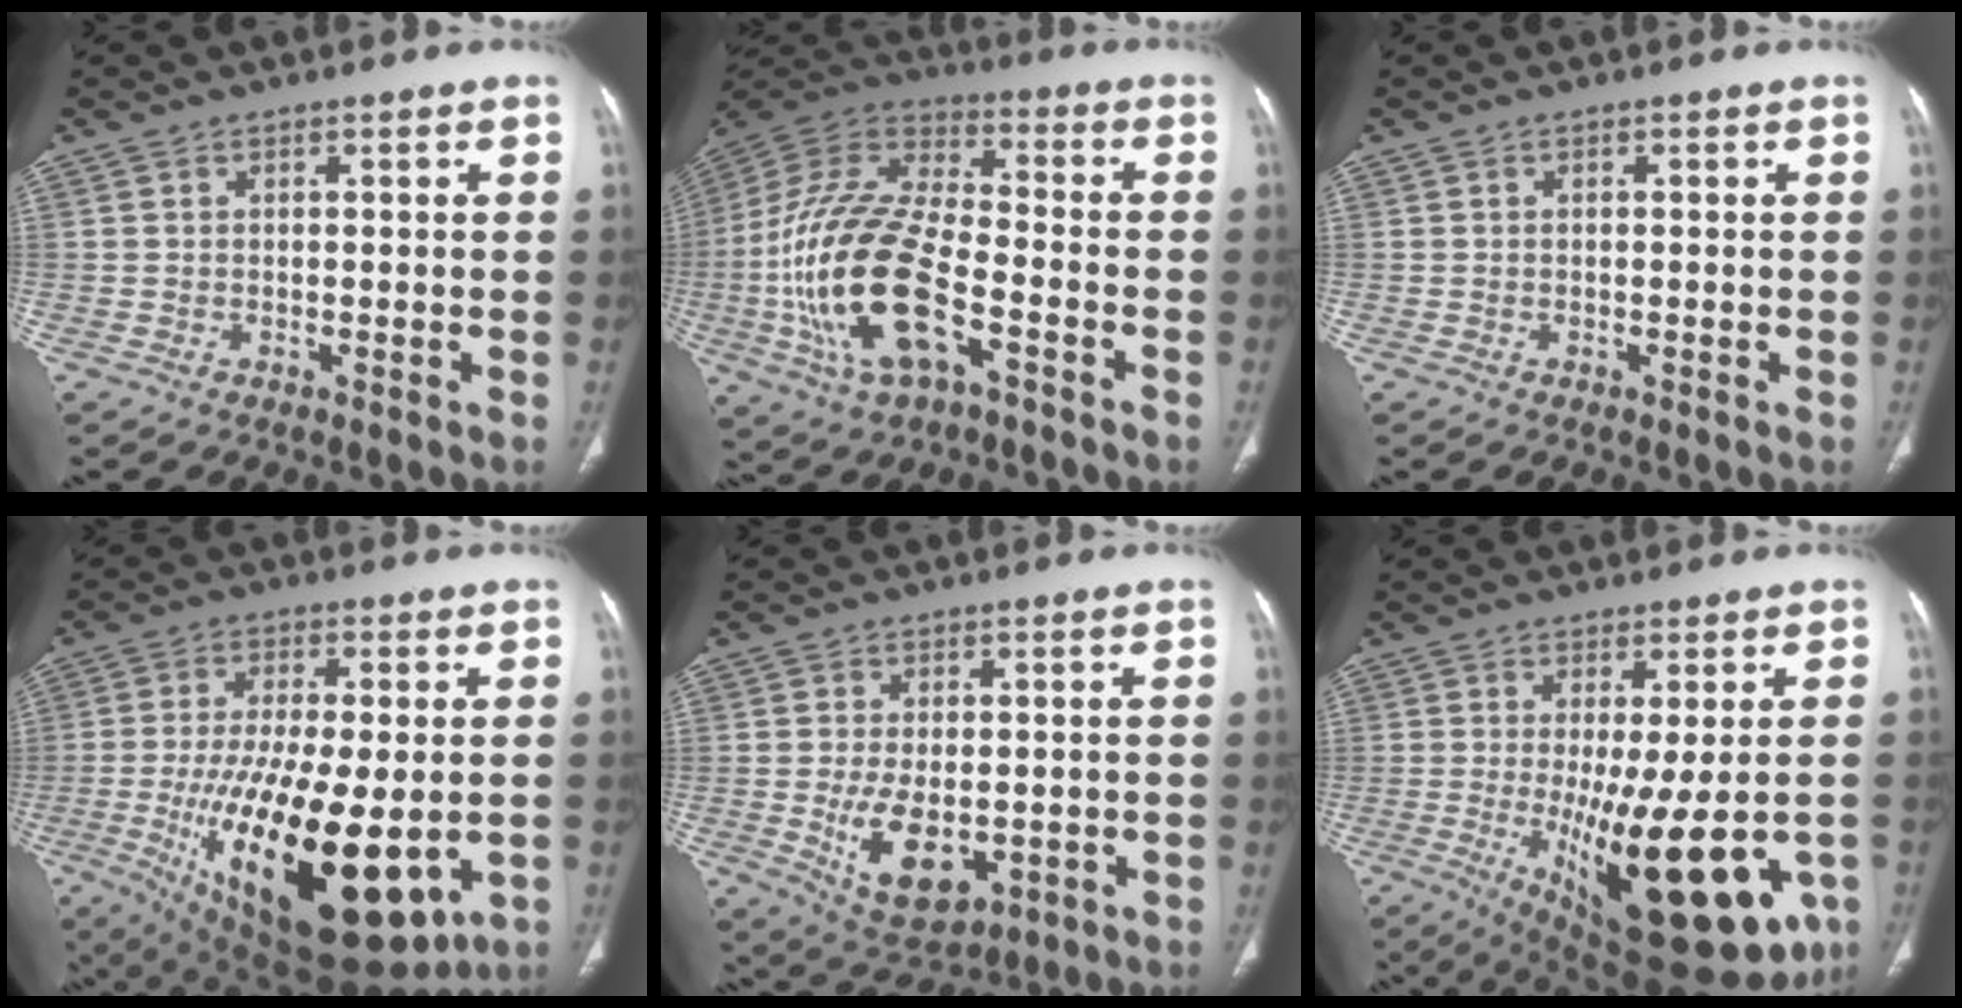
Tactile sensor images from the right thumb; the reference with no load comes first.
{"total": 23.0, "force": [-6.9, 10.8, 19.1], "torque": [-0.399, 0.026, -0.123]}
{"total": 0.0}
{"total": 26.1, "force": [-6.3, 10.4, 23.1], "torque": [-0.389, -0.031, -0.076]}
{"total": 10.7, "force": [-2.2, 6.1, 8.5], "torque": [-0.131, -0.009, -0.017]}
{"total": 21.2, "force": [-5.2, 7.0, 19.3], "torque": [-0.256, -0.035, -0.052]}